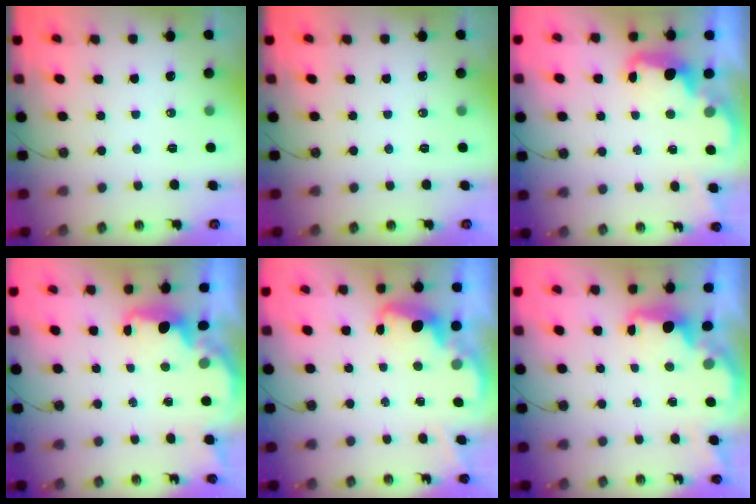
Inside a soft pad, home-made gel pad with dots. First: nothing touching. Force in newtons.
{"total": 0.0}
{"total": 2.8, "press": 2.7, "slide": 0.7}
{"total": 2.1, "press": 2.0, "slide": 0.8}
{"total": 2.7, "press": 2.6, "slide": 0.8}
{"total": 2.0, "press": 2.0, "slide": 0.5}